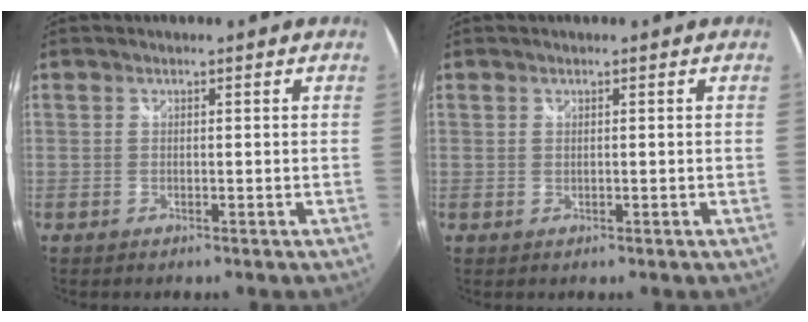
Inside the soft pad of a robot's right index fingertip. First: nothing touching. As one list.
[{"total": 0.0}]